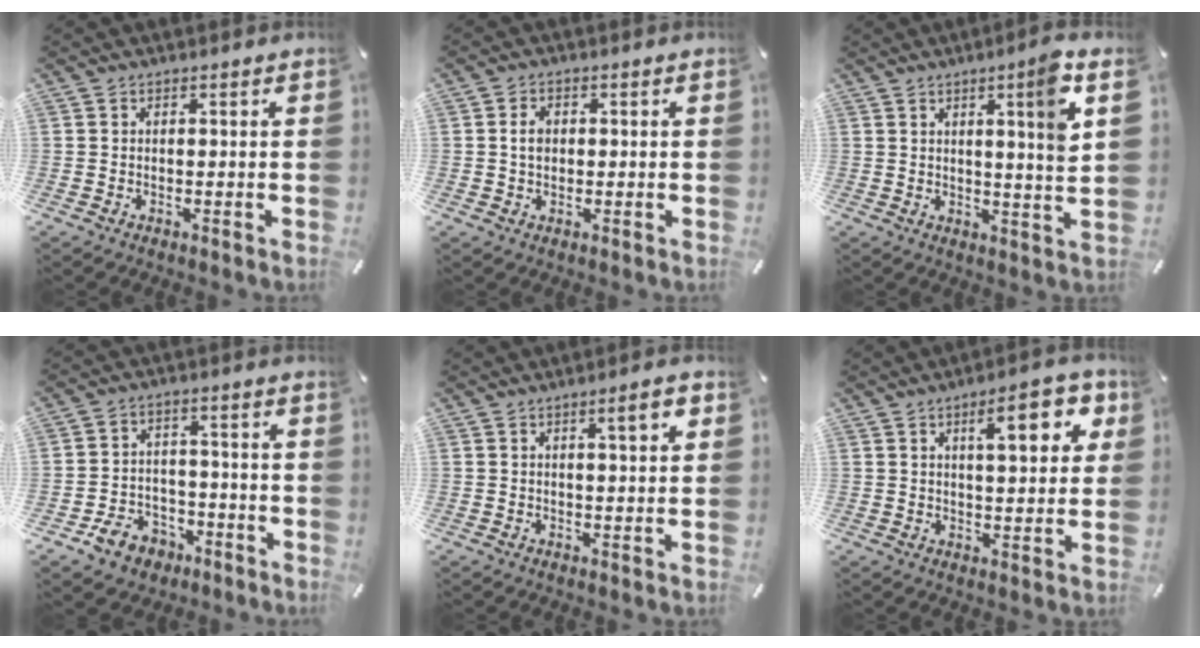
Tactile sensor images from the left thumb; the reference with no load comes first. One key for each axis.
{"total": 3.3, "fx": 0.2, "fy": 2.5, "fz": 2.2, "tx": -0.038, "ty": 0.003, "tz": 0.000}
{"total": 9.4, "fx": 4.3, "fy": 0.0, "fz": 8.4, "tx": -0.119, "ty": -0.024, "tz": 0.057}
{"total": 8.6, "fx": -4.8, "fy": 6.6, "fz": 2.6, "tx": -0.053, "ty": 0.048, "tz": -0.084}
{"total": 5.3, "fx": 2.3, "fy": 0.8, "fz": 4.7, "tx": -0.071, "ty": -0.006, "tz": 0.032}
{"total": 10.2, "fx": 4.4, "fy": 3.7, "fz": 8.4, "tx": -0.111, "ty": -0.010, "tz": 0.066}